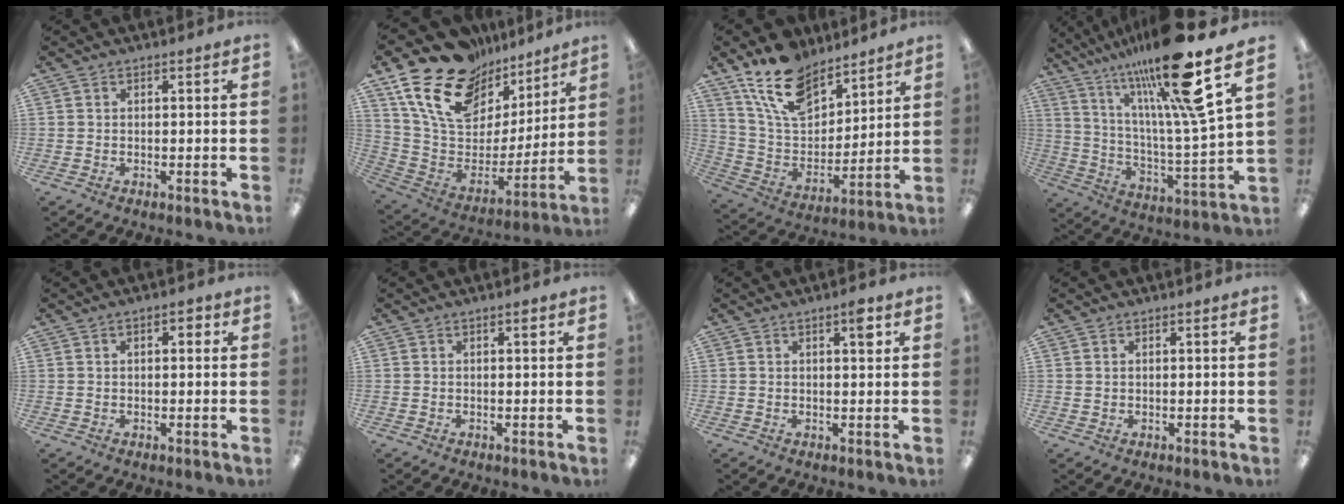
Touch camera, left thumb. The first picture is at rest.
{"total": 20.8, "force": [14.0, 12.1, 9.5], "torque": [-0.179, -0.089, 0.260]}
{"total": 16.6, "force": [12.2, 8.6, 7.2], "torque": [-0.145, -0.061, 0.228]}
{"total": 23.1, "force": [16.4, 3.0, 16.0], "torque": [-0.272, -0.094, 0.252]}
{"total": 2.4, "force": [0.8, 1.3, 1.9], "torque": [-0.021, 0.000, 0.009]}
{"total": 1.0, "force": [0.5, 0.3, 0.8], "torque": [-0.010, 0.000, 0.006]}
{"total": 3.8, "force": [1.8, 1.3, 3.1], "torque": [-0.035, -0.007, 0.022]}
{"total": 0.7, "force": [0.5, 0.5, 0.1], "torque": [-0.002, 0.003, 0.008]}